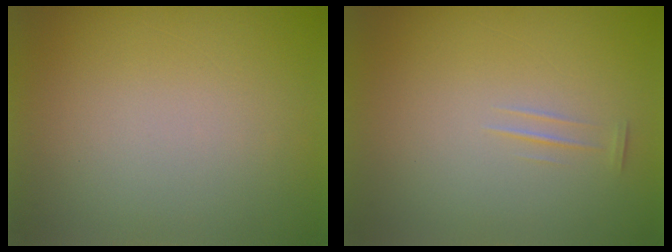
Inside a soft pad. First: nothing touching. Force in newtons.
{"total": 1.4}